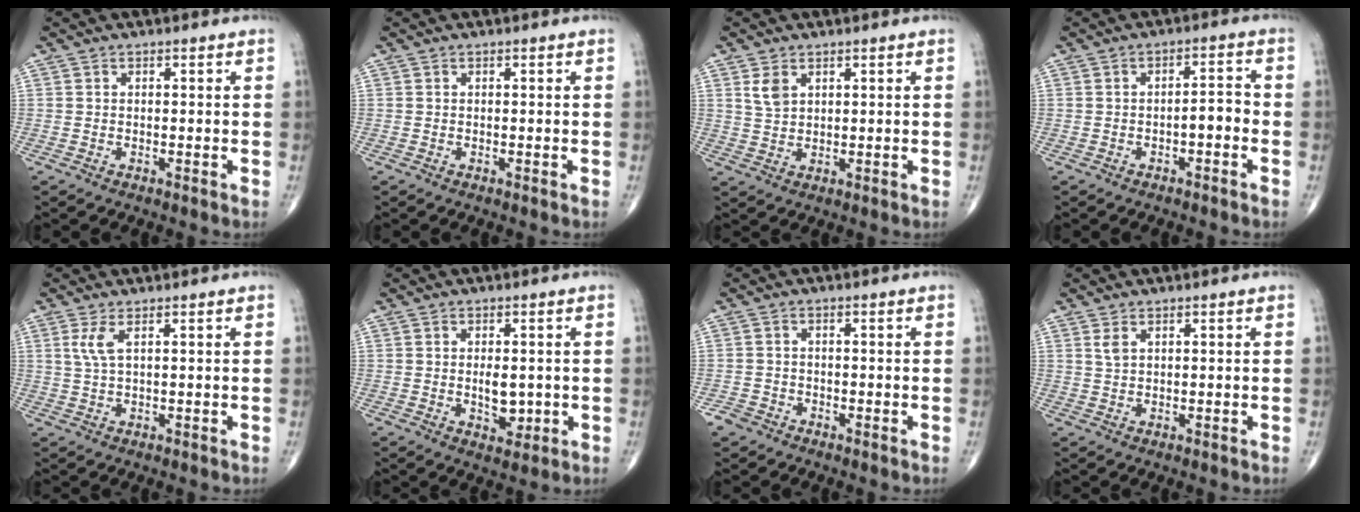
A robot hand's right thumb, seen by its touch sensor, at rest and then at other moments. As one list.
[{"total": 0.0}, {"total": 3.5, "force": [1.7, 2.2, 2.1], "torque": [-0.035, -0.007, 0.039]}, {"total": 3.6, "force": [-1.3, 1.5, 3.0], "torque": [-0.035, 0.021, -0.022]}, {"total": 2.9, "force": [1.1, 0.7, 2.6], "torque": [-0.068, 0.001, 0.029]}, {"total": 4.8, "force": [-0.3, 2.7, 4.0], "torque": [-0.049, -0.005, 0.001]}, {"total": 2.5, "force": [-1.7, 1.8, 0.4], "torque": [-0.004, 0.009, -0.032]}, {"total": 1.6, "force": [0.9, 0.8, 1.1], "torque": [-0.023, 0.002, 0.023]}]